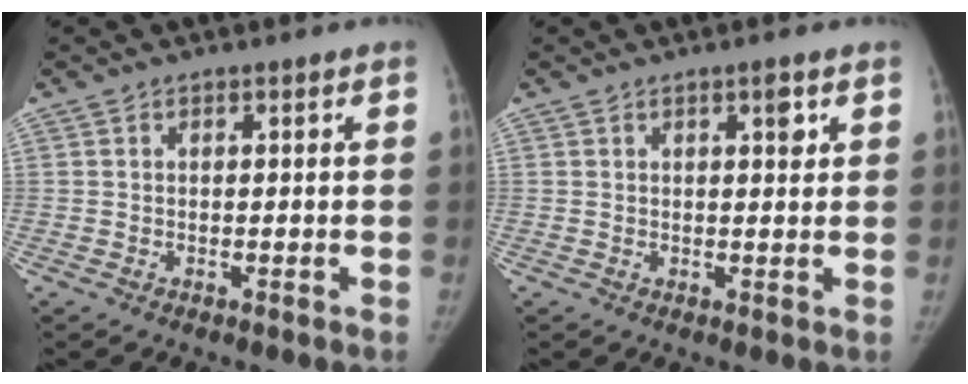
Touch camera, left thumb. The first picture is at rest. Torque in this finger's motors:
{"motor_torque": [2.99, 2.02, 0.55, -0.47, 0.00]}